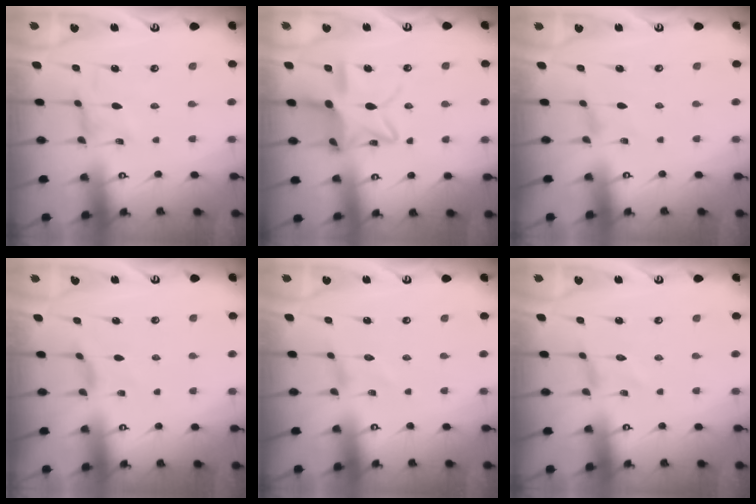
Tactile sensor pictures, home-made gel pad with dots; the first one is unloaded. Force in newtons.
{"total": 14.7, "press": 14.7, "slide": 1.0}
{"total": 0.0}
{"total": 2.7, "press": 2.6, "slide": 0.6}
{"total": 0.0}
{"total": 0.0}